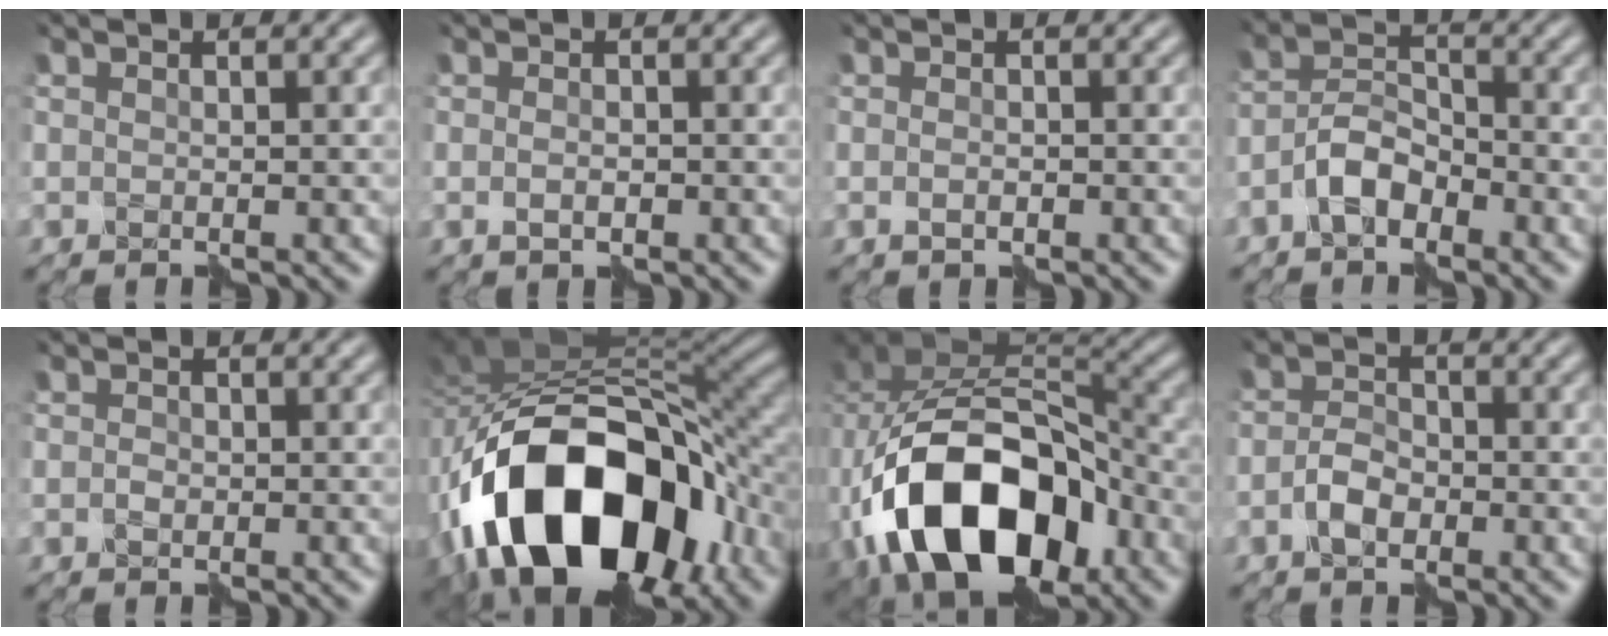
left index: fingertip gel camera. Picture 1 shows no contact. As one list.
[{"total": 1.2, "force": [-0.5, 0.5, 0.9], "torque": [-0.015, 0.002, -0.008]}, {"total": 0.9, "force": [-0.5, 0.4, 0.6], "torque": [-0.010, 0.002, -0.009]}, {"total": 3.7, "force": [-2.5, 1.7, 2.1], "torque": [-0.037, 0.011, -0.057]}, {"total": 0.8, "force": [-0.5, 0.5, 0.4], "torque": [-0.007, 0.000, -0.015]}, {"total": 16.8, "force": [-6.6, 10.0, 11.7], "torque": [-0.205, -0.015, -0.111]}, {"total": 15.1, "force": [-5.9, 8.9, 10.6], "torque": [-0.187, 0.004, -0.110]}, {"total": 2.6, "force": [-1.4, 1.4, 1.6], "torque": [-0.031, 0.005, -0.035]}]